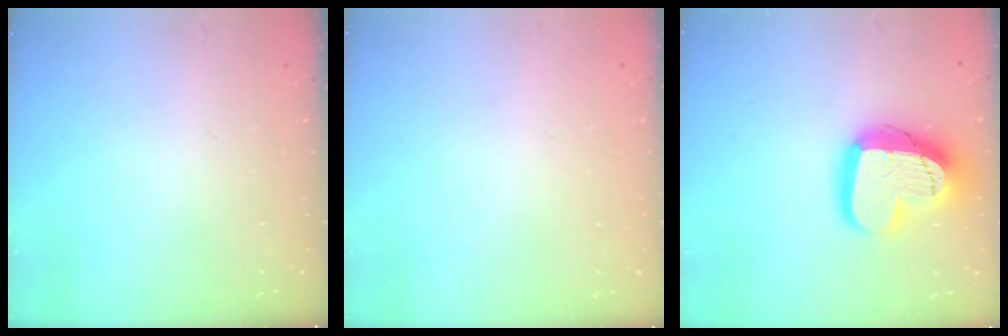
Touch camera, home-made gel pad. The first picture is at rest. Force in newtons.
{"total": 0.0}
{"total": 19.5, "press": 19.4, "slide": 1.4}